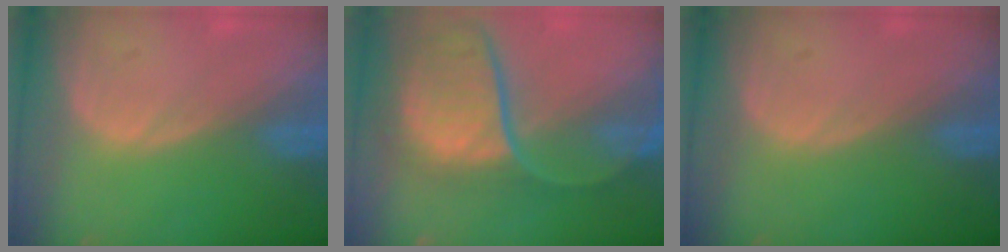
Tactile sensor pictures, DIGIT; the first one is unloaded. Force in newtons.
{"total": 12.2, "press": 9.9, "slide": 7.1}
{"total": 0.0}